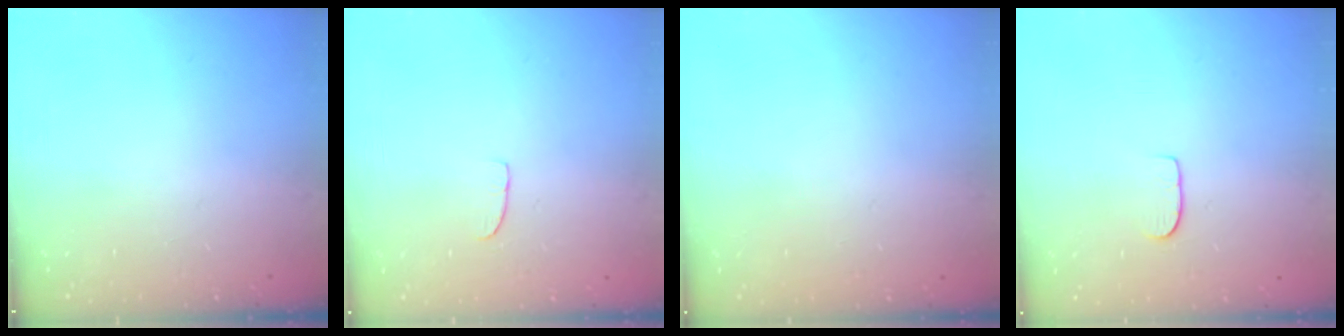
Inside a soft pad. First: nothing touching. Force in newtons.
{"total": 4.7, "press": 4.7, "slide": 0.3}
{"total": 0.0}
{"total": 6.1, "press": 6.1, "slide": 0.5}